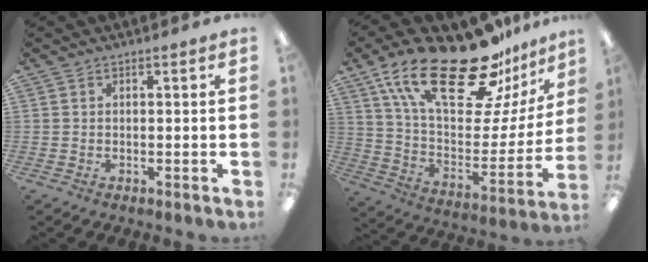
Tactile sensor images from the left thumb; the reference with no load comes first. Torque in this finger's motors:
{"motor_torque": [0.49, 0.63, 1.47, -1.32, 0.18]}